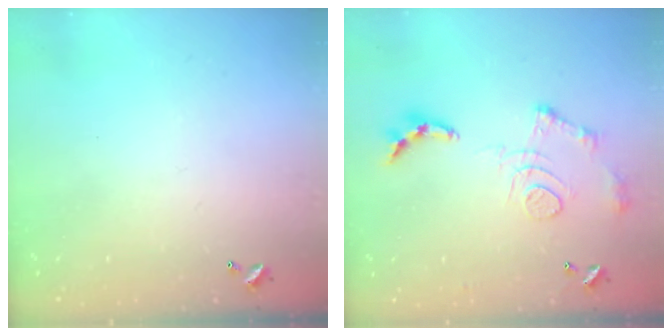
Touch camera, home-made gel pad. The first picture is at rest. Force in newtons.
{"total": 12.5, "press": 12.5, "slide": 1.1}